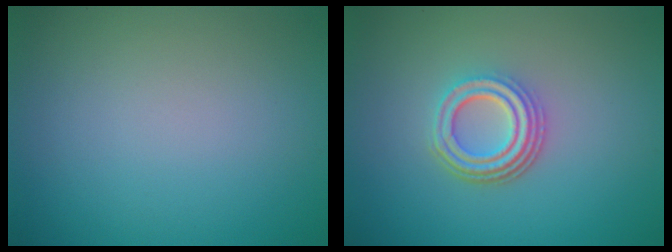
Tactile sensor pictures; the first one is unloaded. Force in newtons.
{"total": 4.3, "press": 3.2, "slide": 2.9}